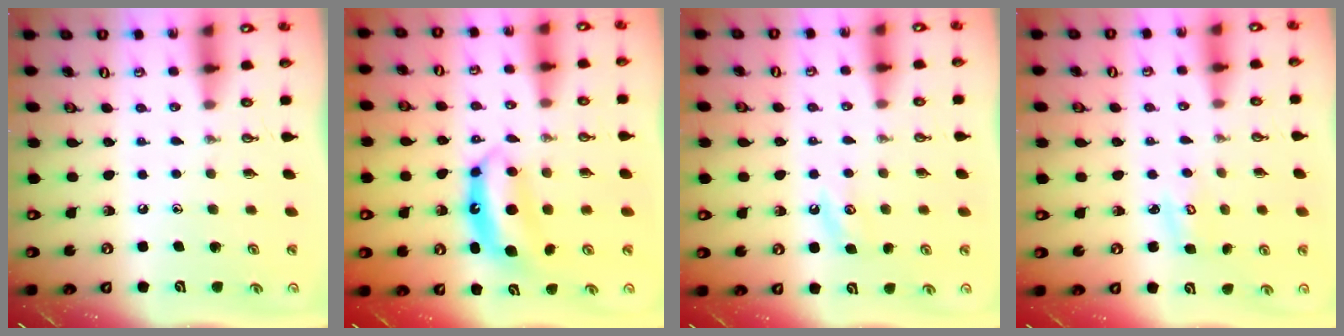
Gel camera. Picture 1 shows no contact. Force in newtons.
{"total": 7.7, "press": 7.7, "slide": 0.4}
{"total": 5.7, "press": 5.7, "slide": 0.4}
{"total": 3.5, "press": 3.5, "slide": 0.3}